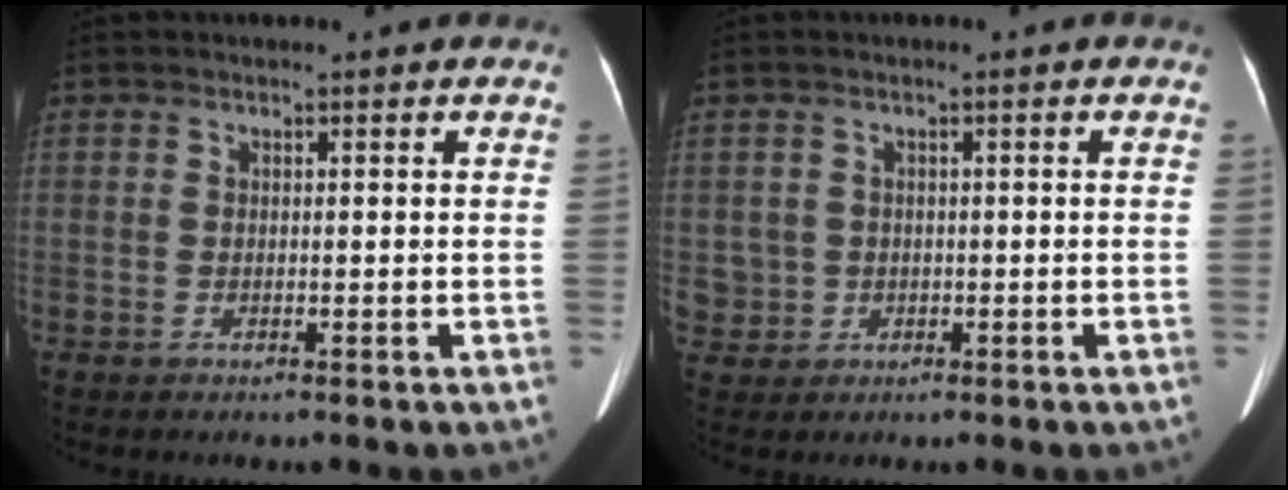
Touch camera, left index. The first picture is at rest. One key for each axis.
{"total": 4.7, "fx": -0.3, "fy": 4.7, "fz": 0.1, "tx": -0.008, "ty": 0.012, "tz": 0.003}